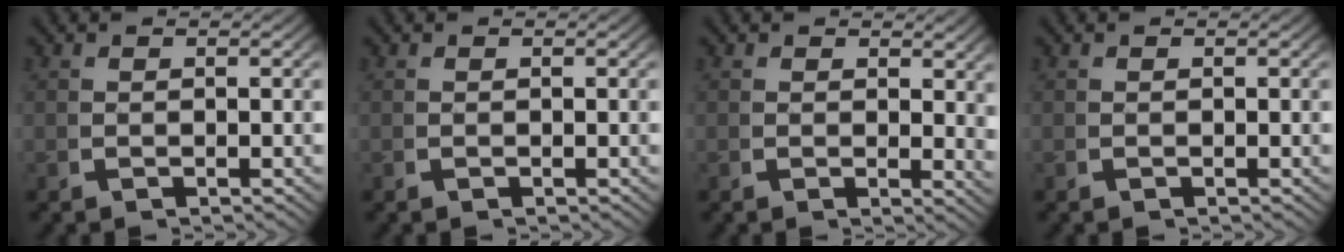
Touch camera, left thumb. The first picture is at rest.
{"total": 0.0}
{"total": 2.1, "force": [1.3, 1.0, 1.3], "torque": [-0.008, -0.004, 0.017]}
{"total": 0.0}